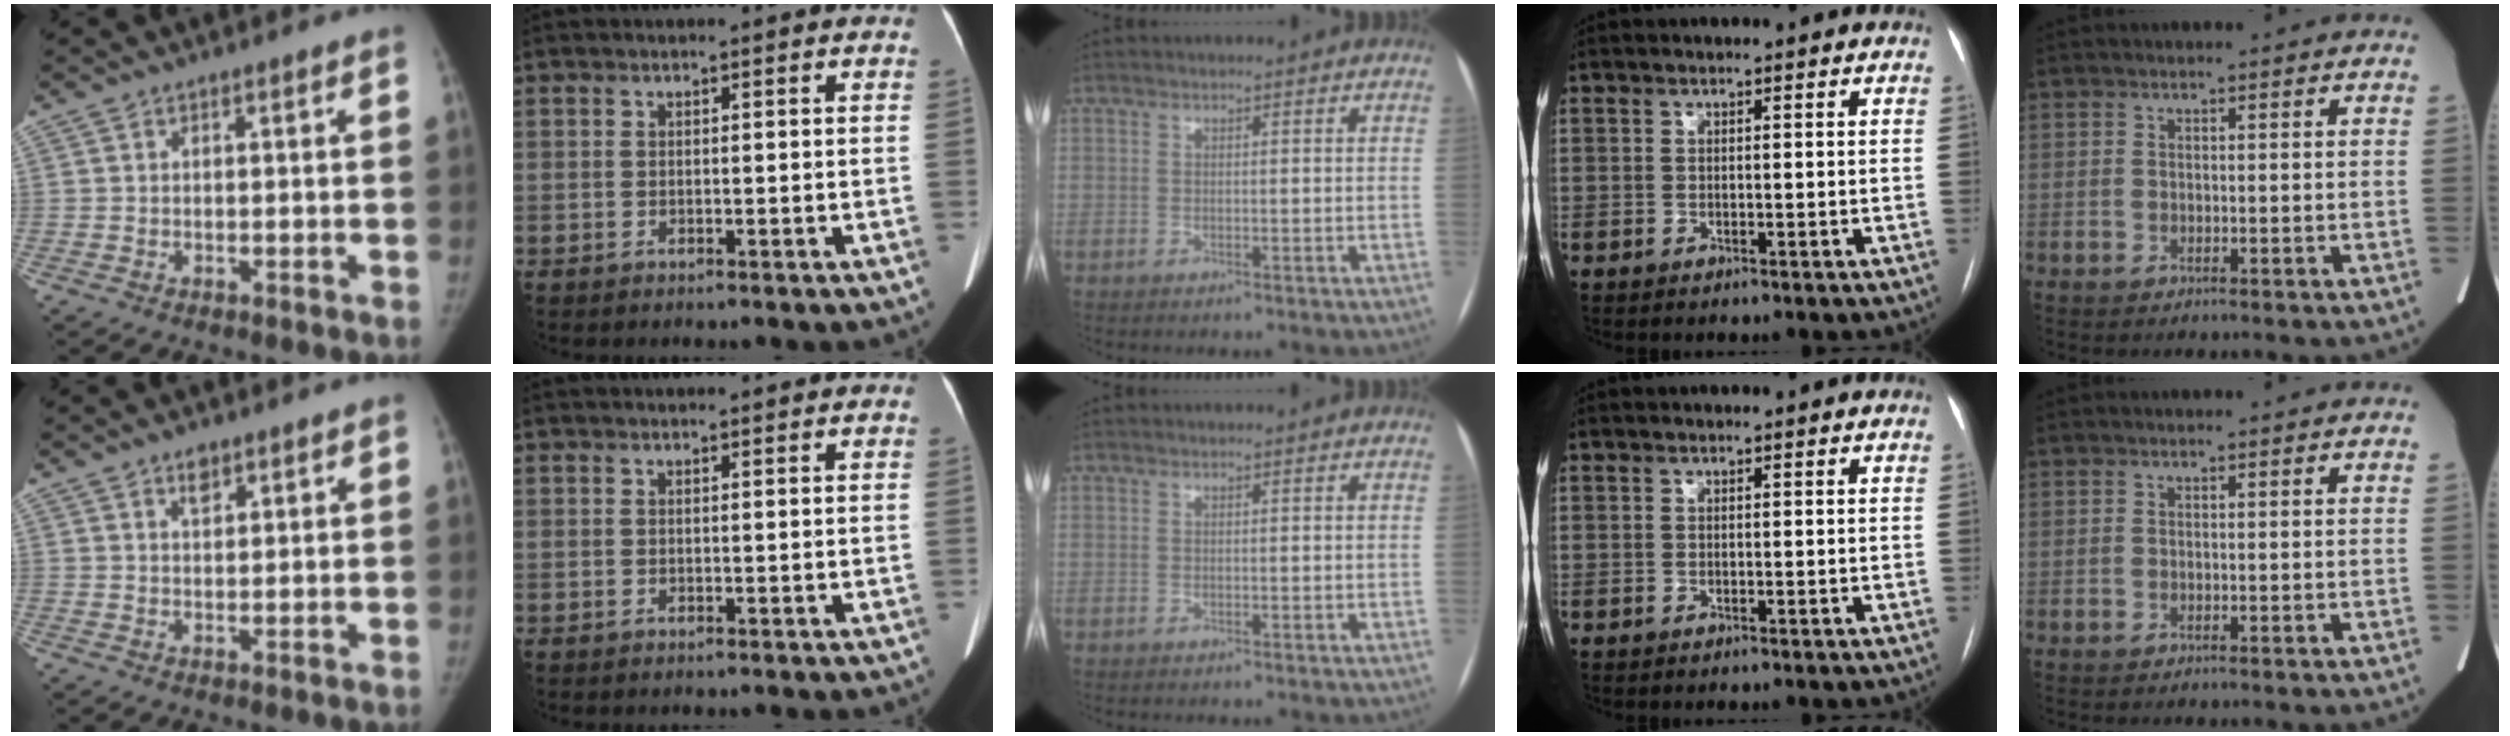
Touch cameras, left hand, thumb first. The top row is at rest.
{"thumb": {"total": 2.5, "force": [1.6, 1.4, 1.4], "torque": [-0.011, -0.010, 0.027]}, "index": {"total": 3.2, "force": [3.1, 0.3, 0.9], "torque": [-0.012, 0.024, 0.035]}}